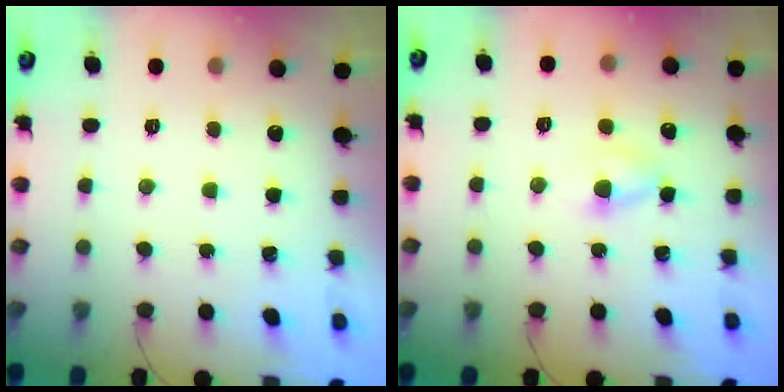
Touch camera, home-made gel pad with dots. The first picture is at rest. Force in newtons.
{"total": 2.9, "press": 2.6, "slide": 1.2}